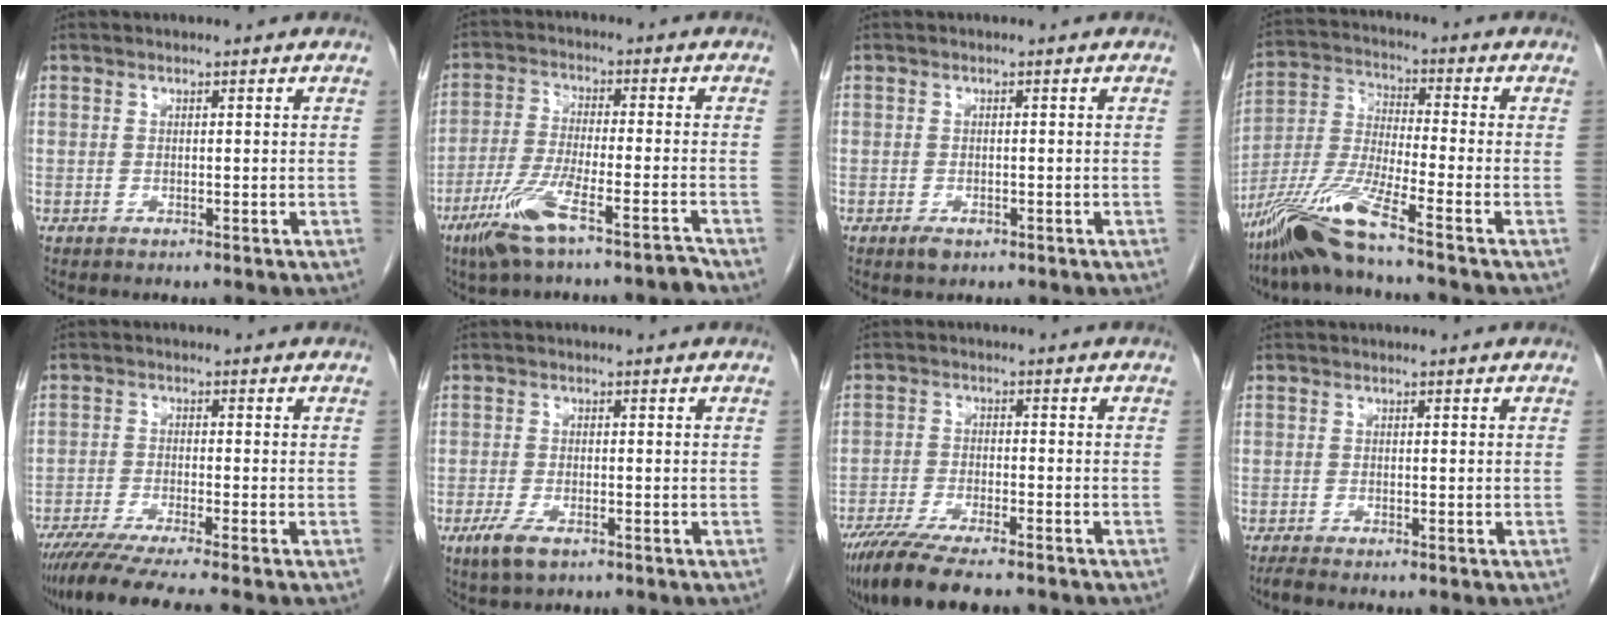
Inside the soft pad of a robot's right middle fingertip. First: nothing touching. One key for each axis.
{"total": 9.2, "fx": -6.4, "fy": 0.3, "fz": 6.7, "tx": -0.132, "ty": -0.015, "tz": -0.120}
{"total": 1.5, "fx": -0.8, "fy": 0.7, "fz": 1.0, "tx": -0.017, "ty": 0.000, "tz": -0.009}
{"total": 10.8, "fx": -7.9, "fy": -1.0, "fz": 7.3, "tx": -0.160, "ty": -0.024, "tz": -0.157}
{"total": 9.5, "fx": -7.9, "fy": -1.2, "fz": 5.1, "tx": -0.068, "ty": -0.030, "tz": -0.127}
{"total": 3.9, "fx": -2.1, "fy": 1.5, "fz": 3.0, "tx": -0.068, "ty": -0.006, "tz": -0.035}
{"total": 12.0, "fx": -9.7, "fy": 2.0, "fz": 6.8, "tx": -0.112, "ty": -0.026, "tz": -0.155}
{"total": 1.0, "fx": -0.8, "fy": -0.2, "fz": 0.5, "tx": -0.019, "ty": -0.006, "tz": -0.017}